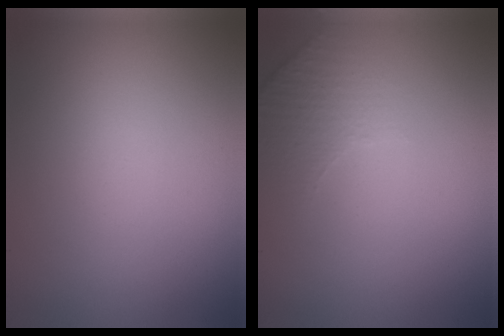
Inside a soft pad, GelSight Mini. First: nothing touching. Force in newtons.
{"total": 2.1, "press": 2.0, "slide": 0.5}